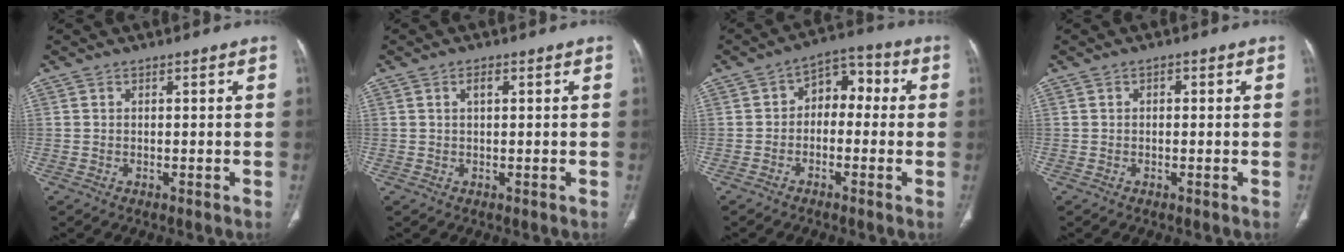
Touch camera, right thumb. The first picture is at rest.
{"total": 1.6, "force": [0.5, 0.7, 1.3], "torque": [-0.026, 0.004, 0.010]}
{"total": 7.4, "force": [-0.2, 5.1, 5.3], "torque": [-0.044, 0.039, -0.020]}
{"total": 0.9, "force": [0.1, 0.6, 0.7], "torque": [-0.004, 0.003, -0.002]}